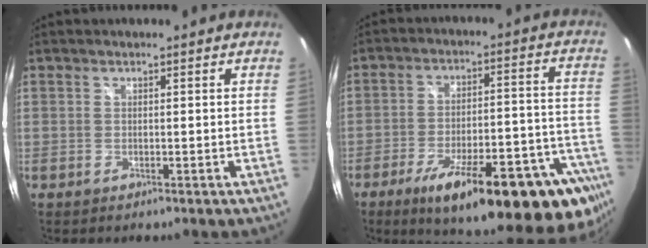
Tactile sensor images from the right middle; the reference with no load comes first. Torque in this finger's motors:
{"motor_torque": [1.70, -0.44, 0.91, 0.21]}